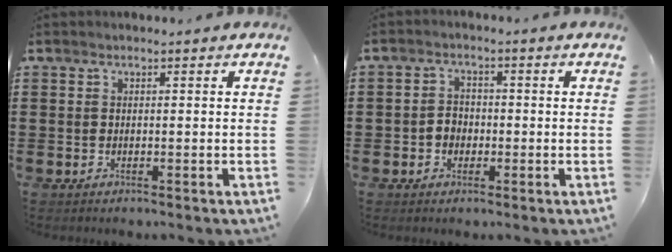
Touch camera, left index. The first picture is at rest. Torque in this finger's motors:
{"motor_torque": [0.48, 0.43, 0.24, 0.06]}